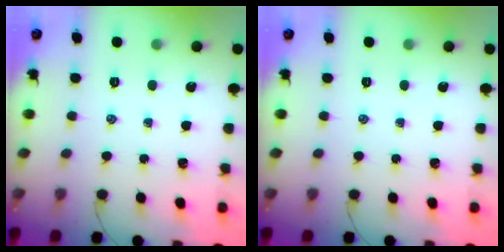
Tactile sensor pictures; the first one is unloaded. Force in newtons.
{"total": 0.0}